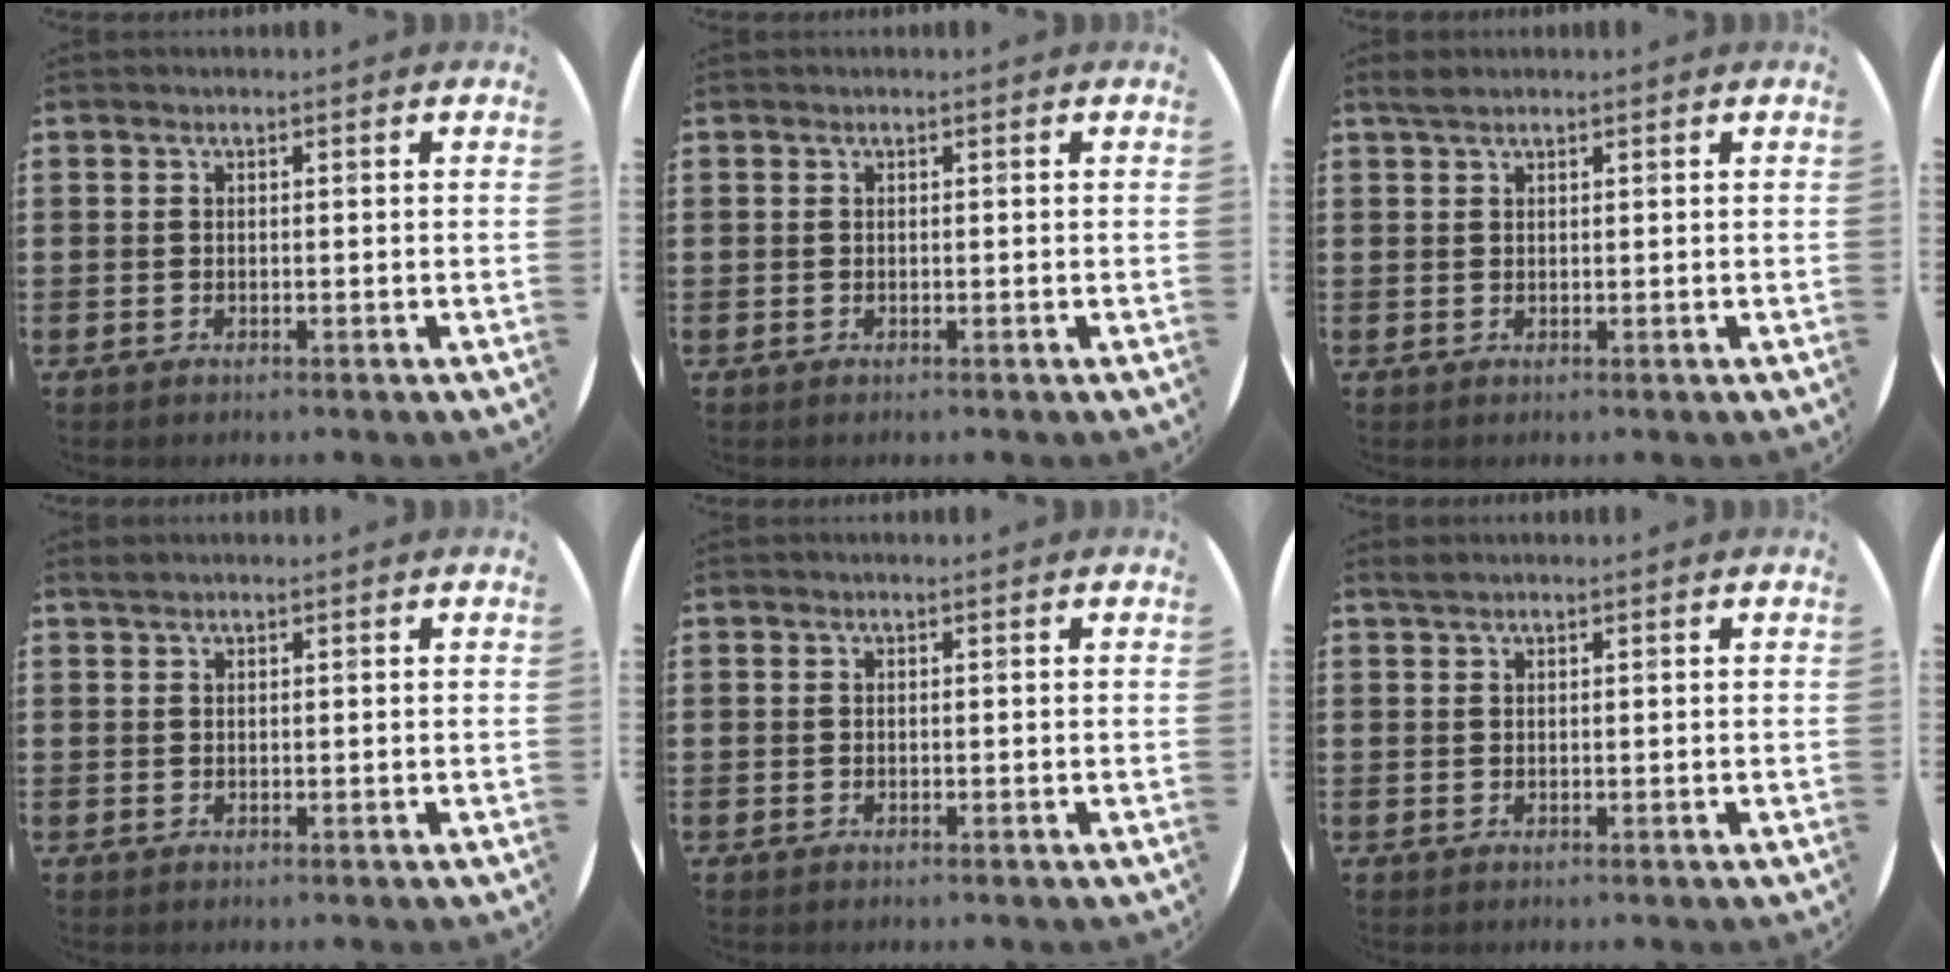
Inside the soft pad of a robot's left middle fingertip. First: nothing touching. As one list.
[{"total": 0.0}, {"total": 1.3, "force": [1.1, 0.3, 0.6], "torque": [-0.014, 0.003, 0.020]}, {"total": 0.6, "force": [0.6, 0.0, 0.0], "torque": [-0.002, 0.000, 0.011]}, {"total": 0.0}, {"total": 0.8, "force": [0.7, 0.0, 0.3], "torque": [-0.006, 0.002, 0.014]}]